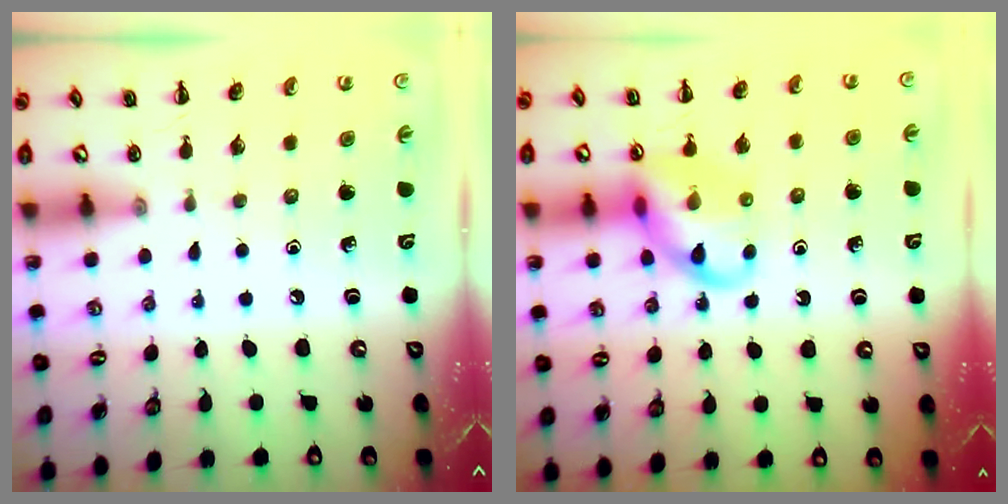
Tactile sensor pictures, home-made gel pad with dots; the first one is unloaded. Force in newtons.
{"total": 12.0, "press": 11.9, "slide": 1.6}